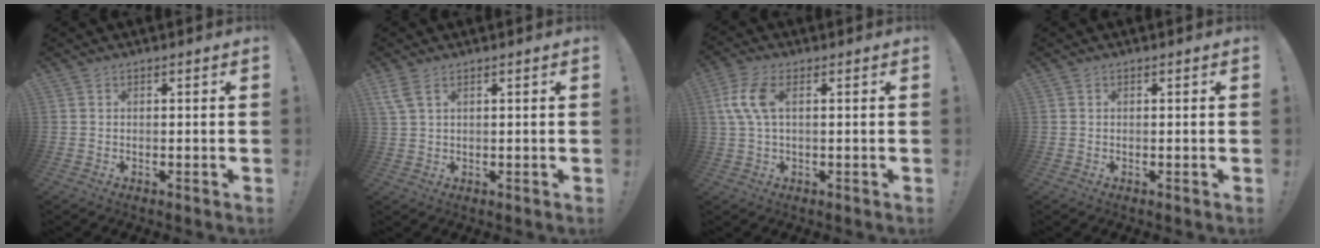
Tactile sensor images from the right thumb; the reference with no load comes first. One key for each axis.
{"total": 4.1, "fx": 2.2, "fy": 1.8, "fz": 3.1, "tx": -0.070, "ty": 0.002, "tz": 0.044}
{"total": 8.1, "fx": 1.5, "fy": 3.5, "fz": 7.1, "tx": -0.155, "ty": 0.002, "tz": 0.031}
{"total": 0.0}